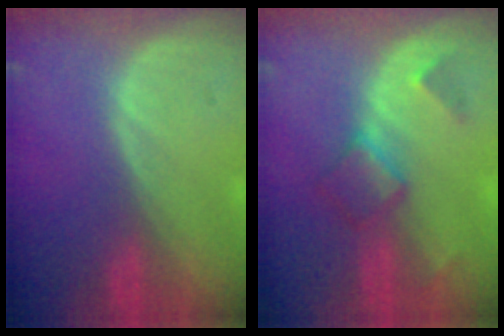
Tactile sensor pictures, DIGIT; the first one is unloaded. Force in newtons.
{"total": 4.6, "press": 4.6, "slide": 0.9}